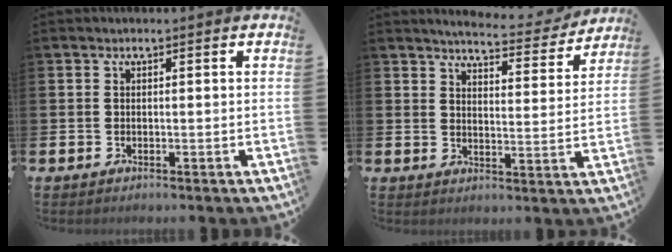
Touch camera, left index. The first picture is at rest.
{"total": 5.2, "force": [5.0, 0.6, 1.1], "torque": [-0.030, -0.039, 0.083]}